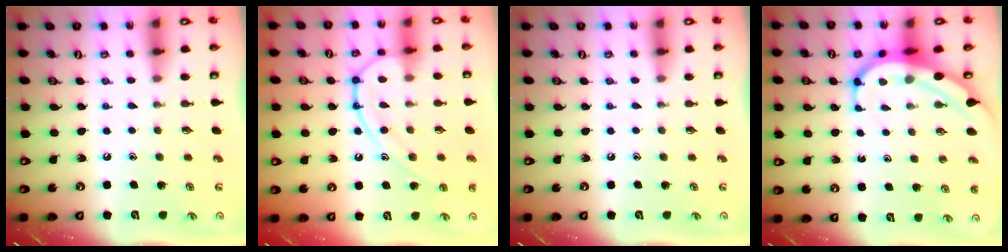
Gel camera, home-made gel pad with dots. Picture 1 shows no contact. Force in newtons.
{"total": 12.8, "press": 12.7, "slide": 0.9}
{"total": 0.0}
{"total": 8.1, "press": 8.1, "slide": 0.8}